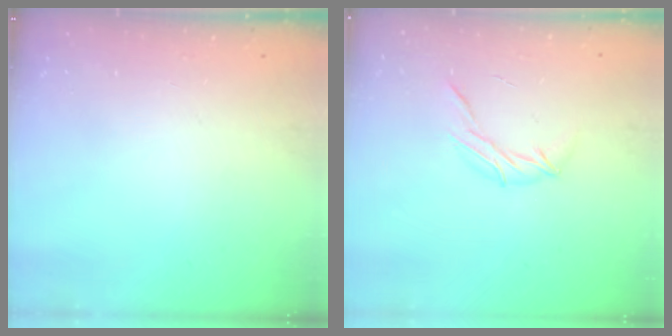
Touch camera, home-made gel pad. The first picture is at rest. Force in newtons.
{"total": 6.4, "press": 6.2, "slide": 1.4}